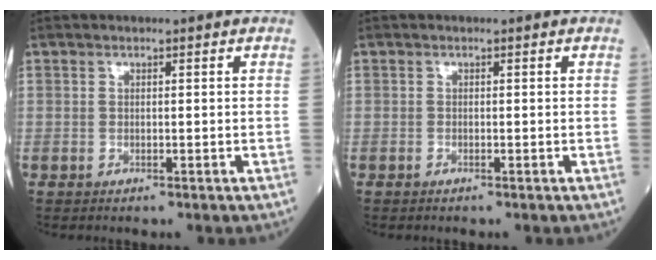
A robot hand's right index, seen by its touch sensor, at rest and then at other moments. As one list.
[{"total": 0.0}]